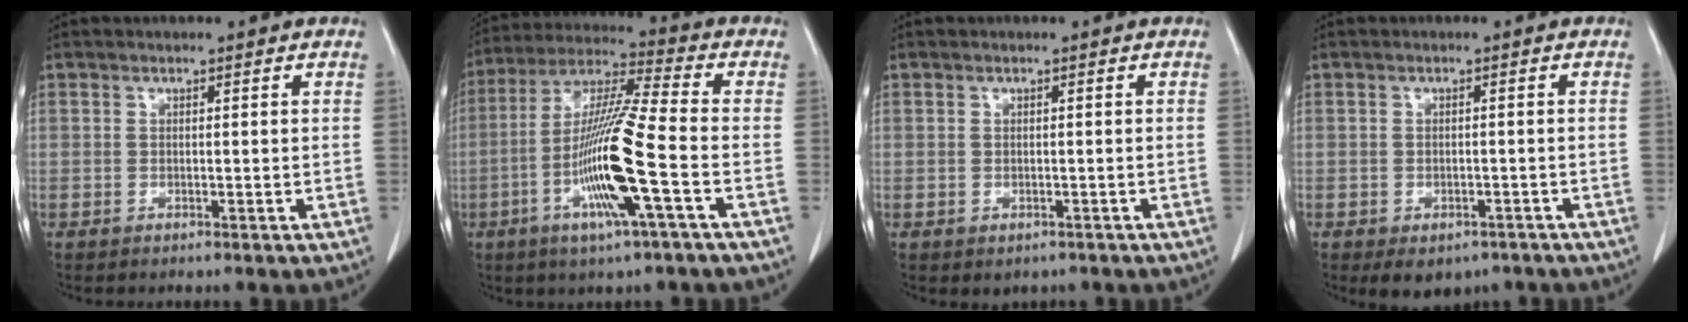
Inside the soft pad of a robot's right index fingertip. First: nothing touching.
{"total": 14.9, "force": [-4.5, -0.2, 14.2], "torque": [-0.285, -0.010, -0.093]}
{"total": 1.4, "force": [-0.7, 1.2, 0.4], "torque": [-0.006, 0.001, -0.002]}
{"total": 5.5, "force": [-3.9, 3.4, 1.9], "torque": [-0.012, 0.004, -0.045]}